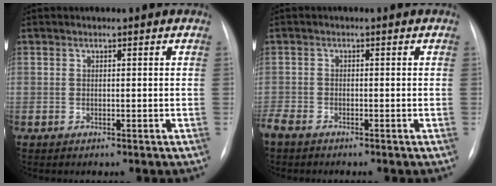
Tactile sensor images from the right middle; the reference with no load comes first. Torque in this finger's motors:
{"motor_torque": [0.97, -1.17, 1.05, 0.21]}